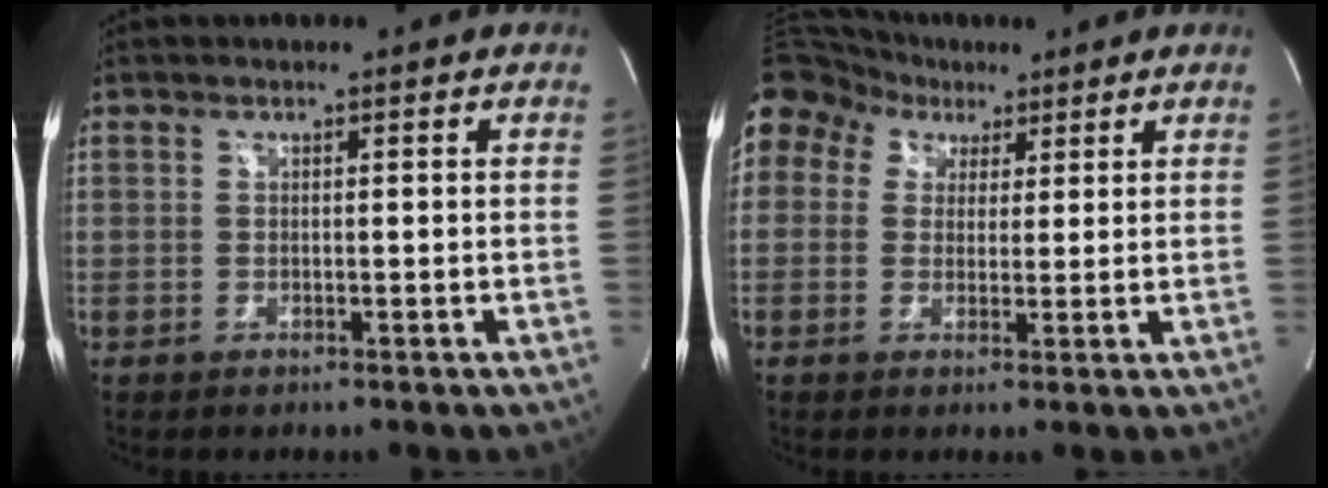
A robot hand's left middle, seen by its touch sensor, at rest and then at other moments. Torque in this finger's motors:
{"motor_torque": [2.14, -0.01, 1.05, 0.21]}